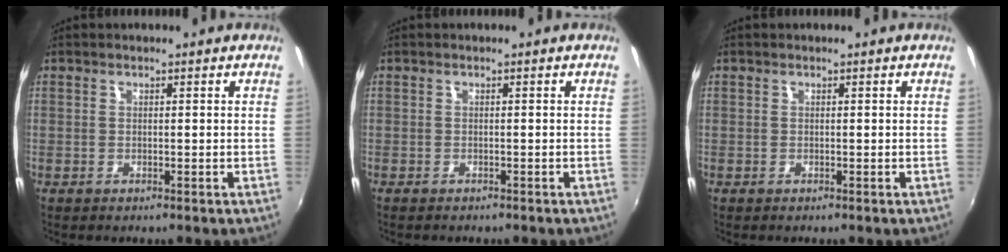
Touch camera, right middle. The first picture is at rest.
{"total": 1.2, "force": [-1.1, 0.4, 0.4], "torque": [-0.011, -0.004, -0.016]}
{"total": 0.0}